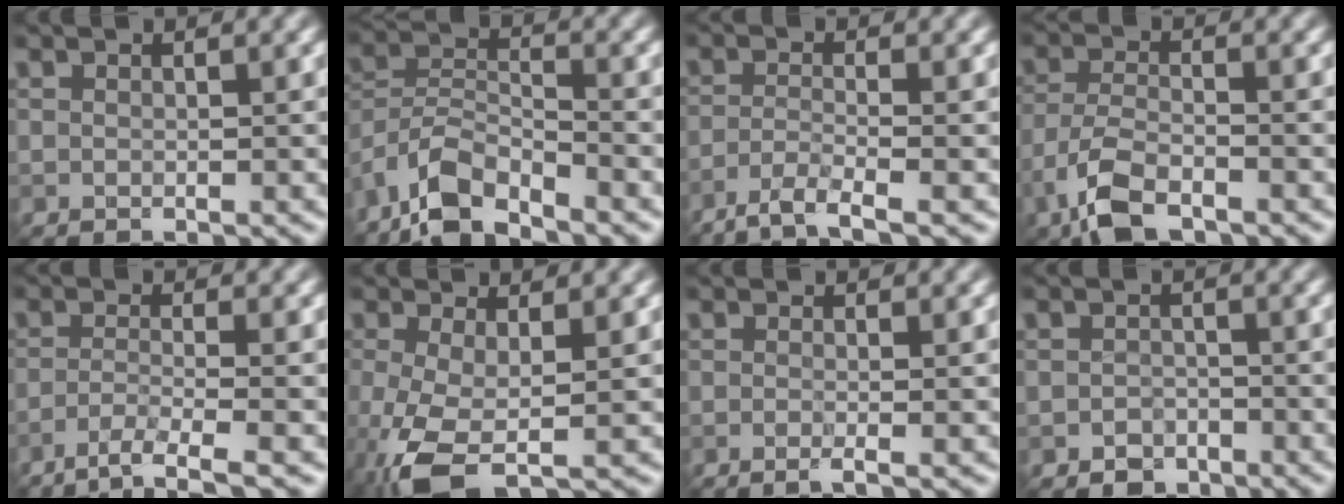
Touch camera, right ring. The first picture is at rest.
{"total": 5.9, "force": [-4.8, 1.8, 2.9], "torque": [-0.050, 0.003, -0.101]}
{"total": 3.3, "force": [-2.4, 0.4, 2.2], "torque": [-0.040, -0.002, -0.058]}
{"total": 5.4, "force": [-3.5, 2.2, 3.5], "torque": [-0.076, -0.005, -0.078]}
{"total": 3.6, "force": [-2.5, 0.4, 2.5], "torque": [-0.042, 0.000, -0.056]}
{"total": 5.5, "force": [-2.4, 2.0, 4.5], "torque": [-0.114, -0.014, -0.054]}
{"total": 1.2, "force": [-0.5, 0.2, 1.0], "torque": [-0.015, -0.004, -0.014]}
{"total": 1.7, "force": [-1.1, 1.2, 0.3], "torque": [0.006, 0.005, -0.024]}